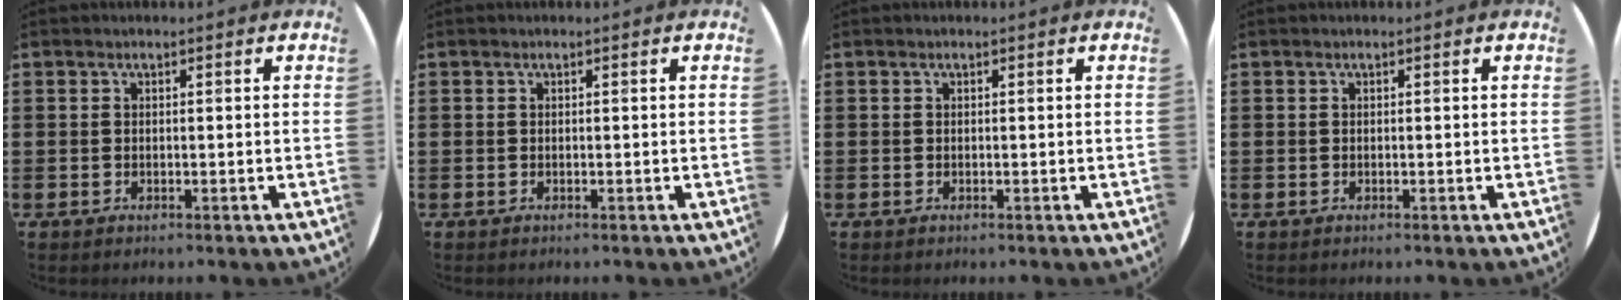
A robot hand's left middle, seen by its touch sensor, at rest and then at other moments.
{"total": 0.0}
{"total": 0.0}
{"total": 0.0}